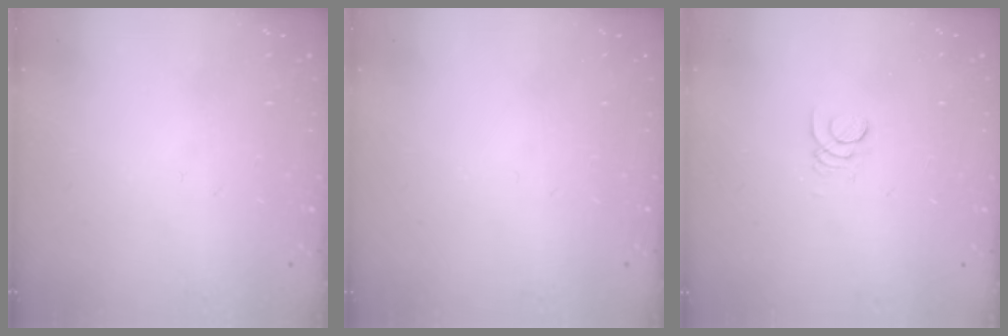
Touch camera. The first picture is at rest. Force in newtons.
{"total": 0.0}
{"total": 1.3, "press": 1.3, "slide": 0.1}